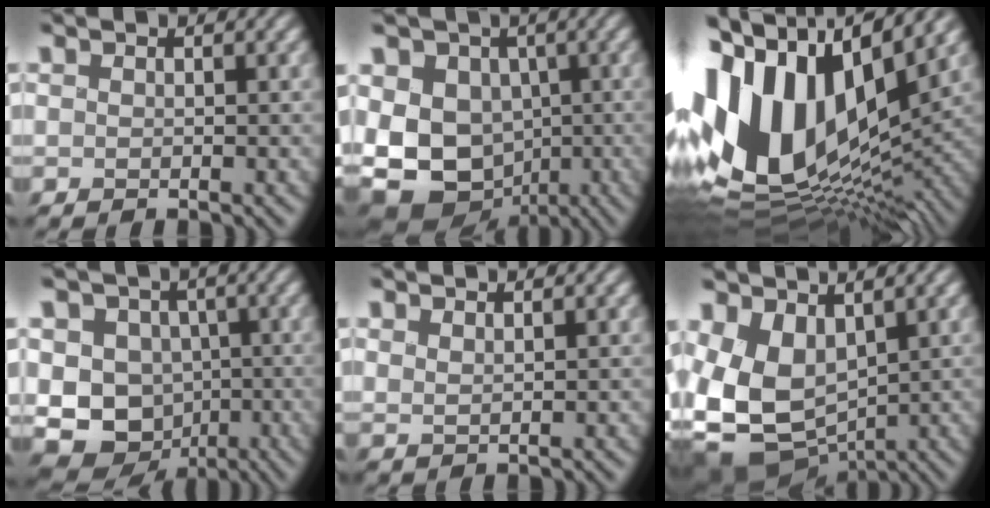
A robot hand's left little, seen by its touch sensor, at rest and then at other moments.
{"total": 12.5, "force": [-3.5, 9.8, 6.9], "torque": [-0.131, -0.017, -0.065]}
{"total": 16.7, "force": [1.8, 9.9, 13.3], "torque": [-0.276, 0.014, 0.025]}
{"total": 13.0, "force": [-3.5, 11.0, 6.1], "torque": [-0.120, -0.022, -0.078]}
{"total": 1.6, "force": [1.1, 0.6, 1.0], "torque": [-0.001, 0.002, 0.006]}
{"total": 9.5, "force": [-0.2, 6.7, 6.8], "torque": [-0.165, -0.026, 0.006]}